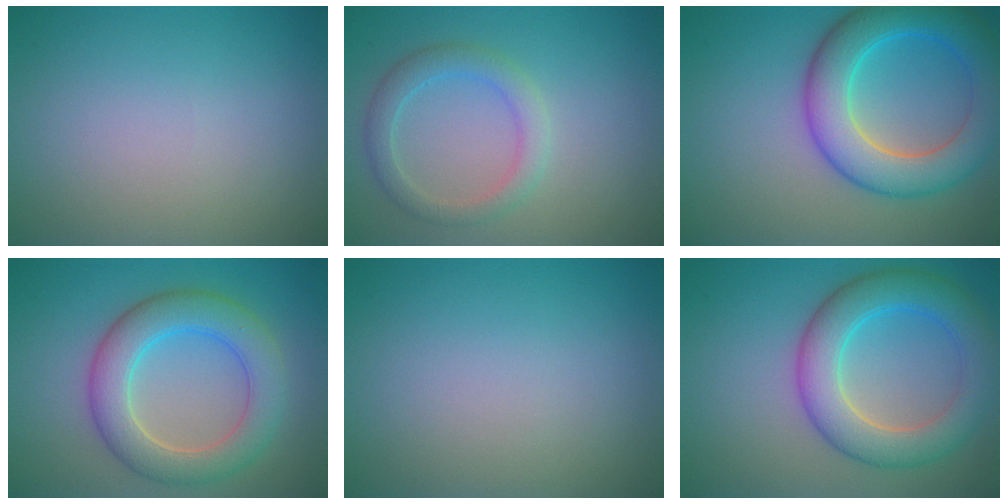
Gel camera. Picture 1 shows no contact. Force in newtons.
{"total": 2.8, "press": 2.8, "slide": 0.1}
{"total": 8.1, "press": 8.1, "slide": 0.4}
{"total": 6.2, "press": 6.2, "slide": 0.5}
{"total": 0.0}
{"total": 6.7, "press": 6.7, "slide": 0.1}